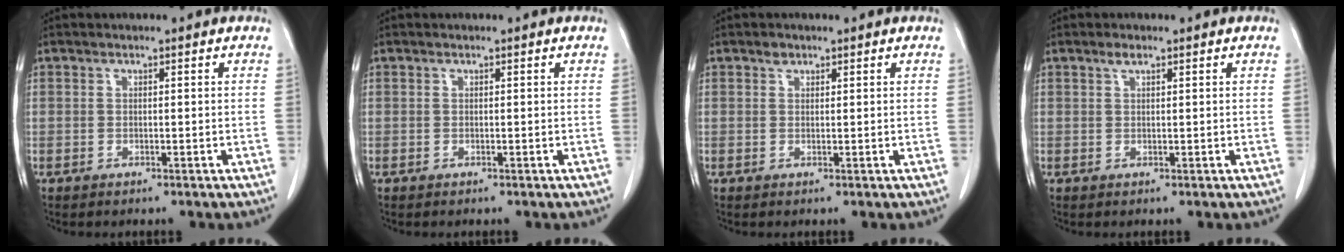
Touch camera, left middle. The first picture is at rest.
{"total": 0.0}
{"total": 1.0, "force": [0.7, 0.6, 0.2], "torque": [-0.004, -0.002, 0.012]}
{"total": 1.1, "force": [0.8, 0.2, 0.7], "torque": [-0.017, 0.001, 0.016]}